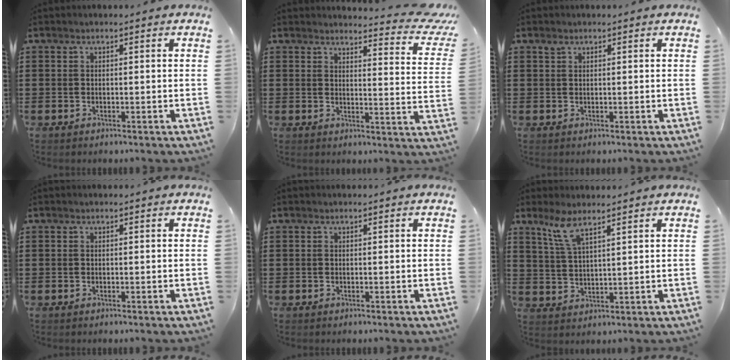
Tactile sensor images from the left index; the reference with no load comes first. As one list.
[{"total": 4.4, "force": [4.0, 0.5, 1.9], "torque": [-0.024, -0.036, 0.060]}, {"total": 0.9, "force": [0.6, 0.5, 0.4], "torque": [-0.011, 0.003, 0.013]}, {"total": 0.0}, {"total": 0.0}, {"total": 5.4, "force": [3.8, 1.0, 3.6], "torque": [-0.083, -0.001, 0.070]}]